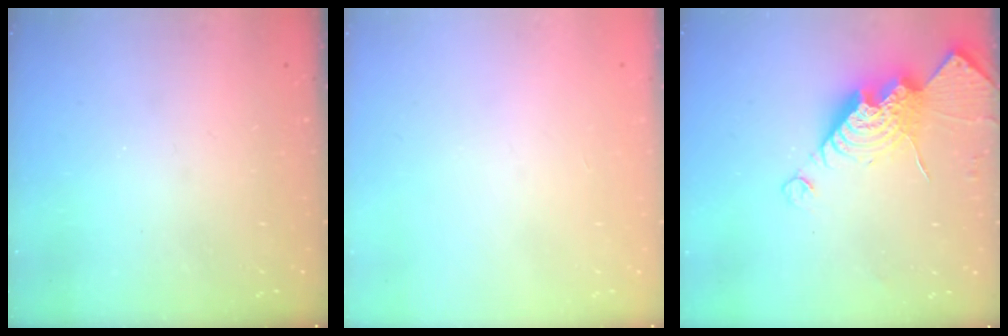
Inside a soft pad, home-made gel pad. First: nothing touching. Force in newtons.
{"total": 0.0}
{"total": 14.6, "press": 14.6, "slide": 1.1}